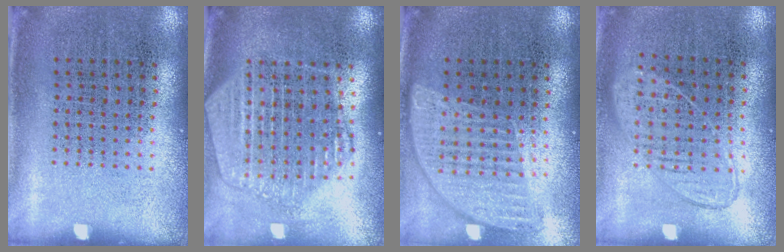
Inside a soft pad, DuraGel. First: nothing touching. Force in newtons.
{"total": 2.2, "press": 2.0, "slide": 1.0}
{"total": 1.0, "press": 1.0, "slide": 0.1}
{"total": 0.9, "press": 0.8, "slide": 0.4}